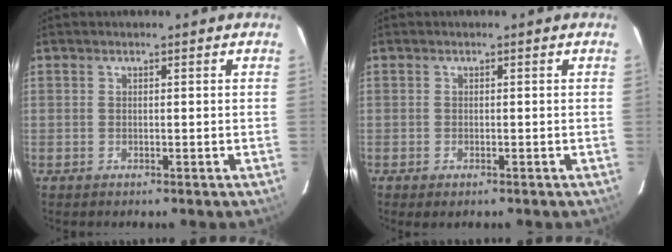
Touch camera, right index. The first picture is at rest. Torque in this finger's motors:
{"motor_torque": [0.17, -0.08, 0.15, 0.02]}